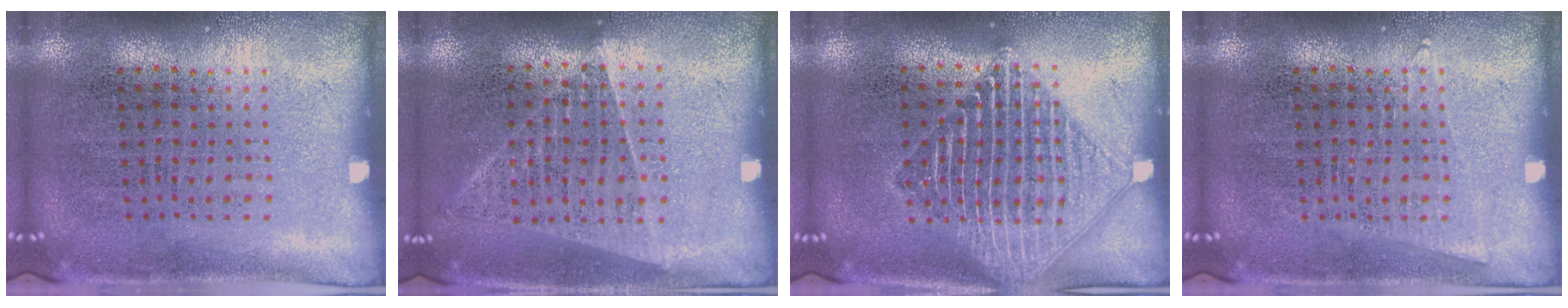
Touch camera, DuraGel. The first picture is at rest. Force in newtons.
{"total": 1.4, "press": 1.3, "slide": 0.3}
{"total": 2.6, "press": 2.6, "slide": 0.3}
{"total": 0.9, "press": 0.9, "slide": 0.3}